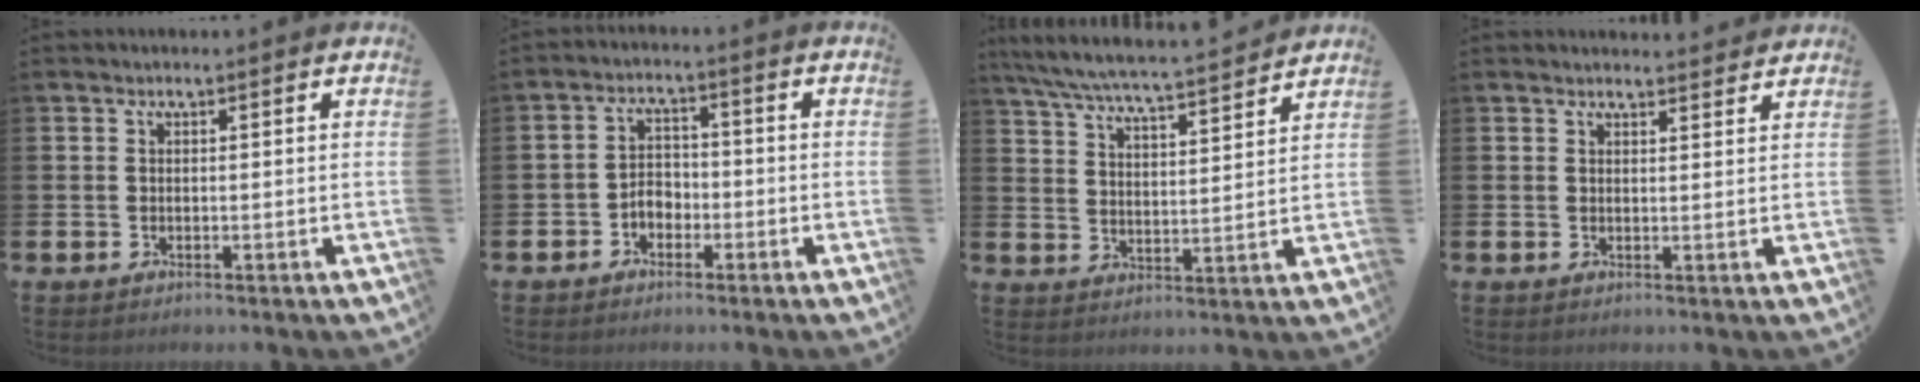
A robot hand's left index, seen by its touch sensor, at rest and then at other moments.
{"total": 2.9, "force": [-1.8, 2.0, 1.1], "torque": [-0.026, 0.011, -0.039]}
{"total": 6.5, "force": [6.1, 0.1, 2.0], "torque": [-0.064, -0.045, 0.106]}
{"total": 1.9, "force": [1.8, 0.3, 0.0], "torque": [0.009, -0.013, 0.031]}